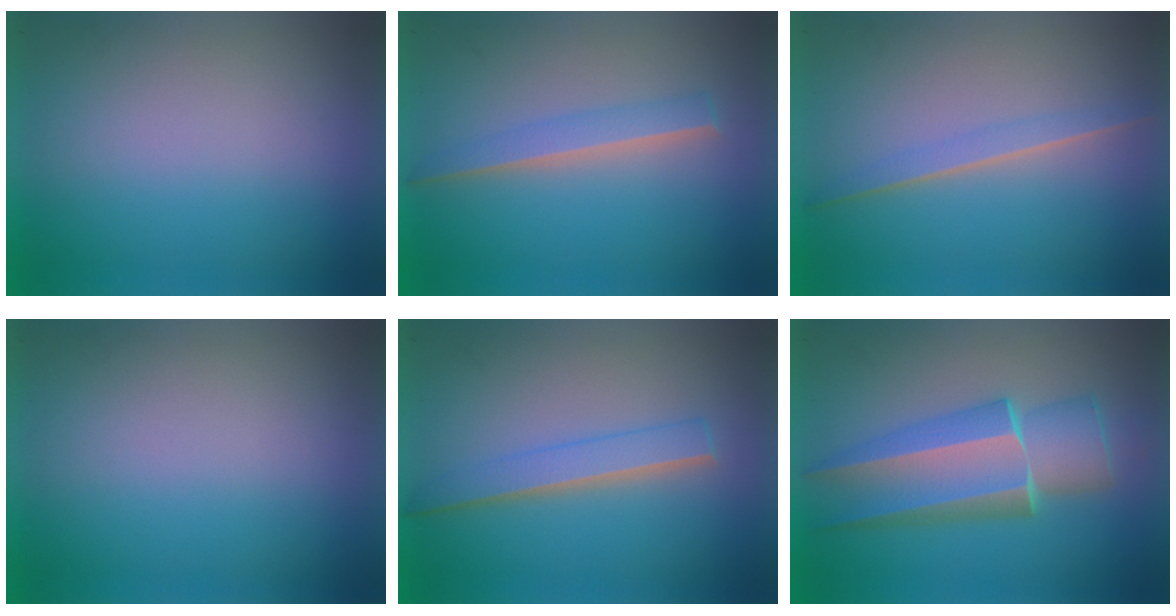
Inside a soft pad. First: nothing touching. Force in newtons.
{"total": 2.4}
{"total": 1.3}
{"total": 0.0}
{"total": 2.2}
{"total": 5.9}